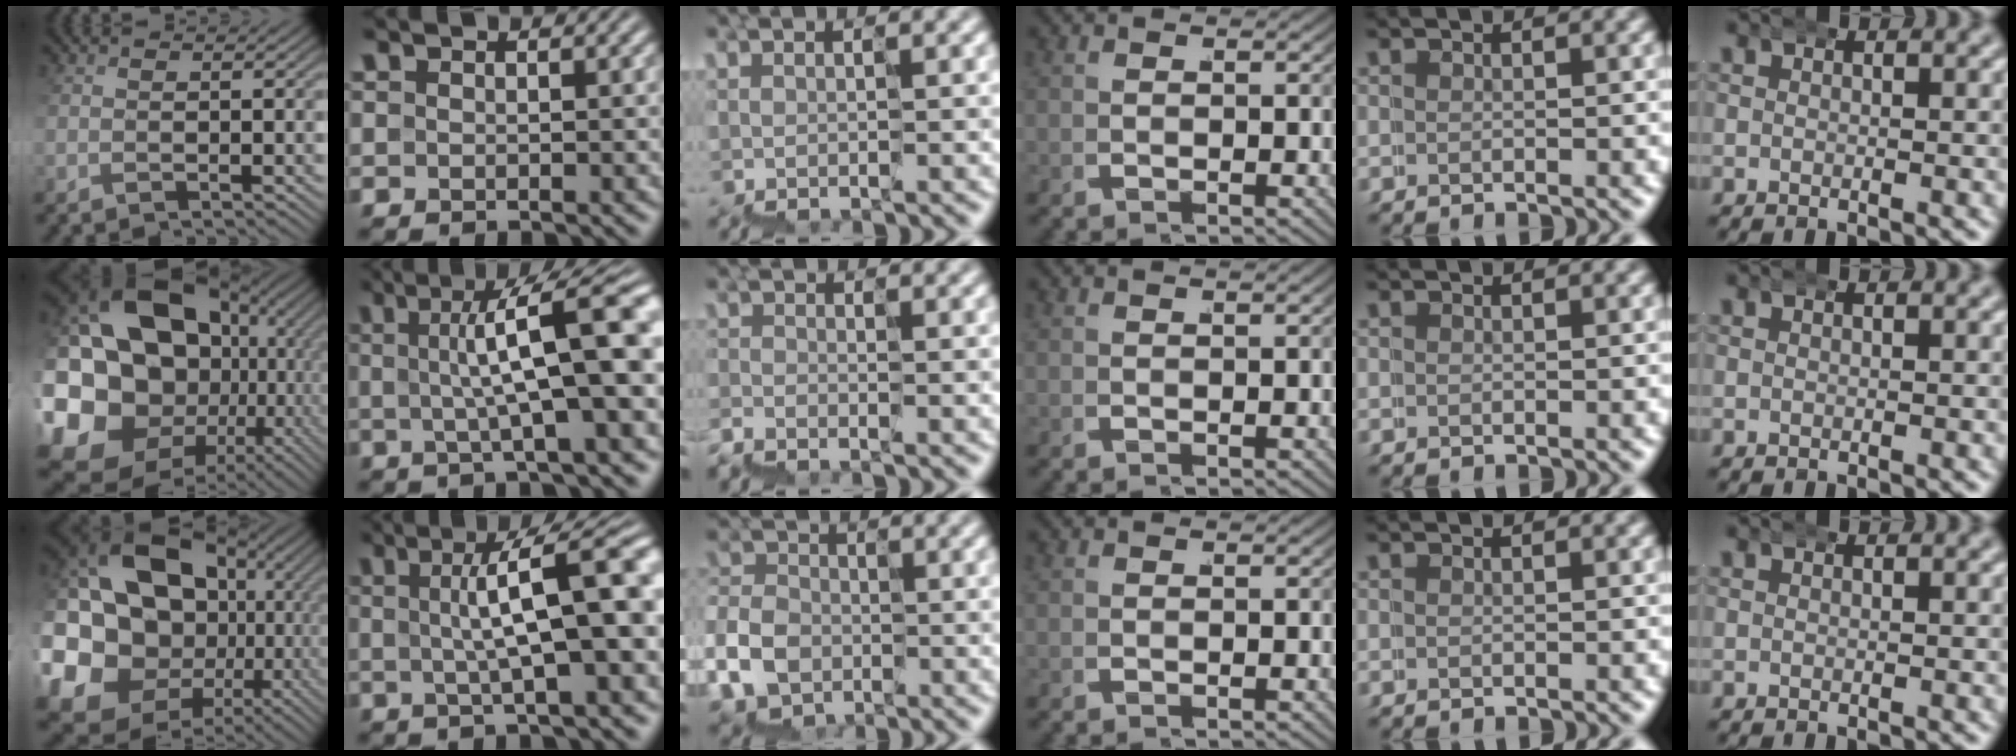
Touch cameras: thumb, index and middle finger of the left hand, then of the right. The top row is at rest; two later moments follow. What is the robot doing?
{"motion": "wrap", "object": "belt"}